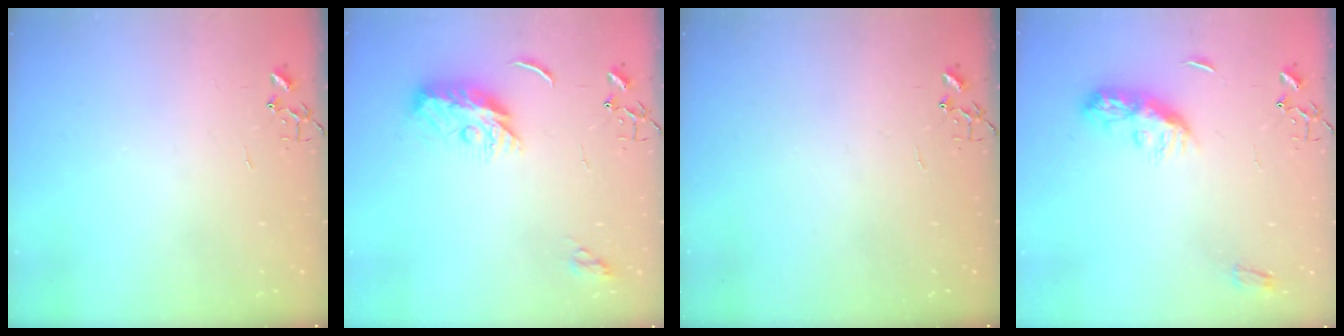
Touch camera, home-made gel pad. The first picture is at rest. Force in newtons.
{"total": 9.6, "press": 9.6, "slide": 0.1}
{"total": 0.0}
{"total": 9.9, "press": 9.9, "slide": 0.0}